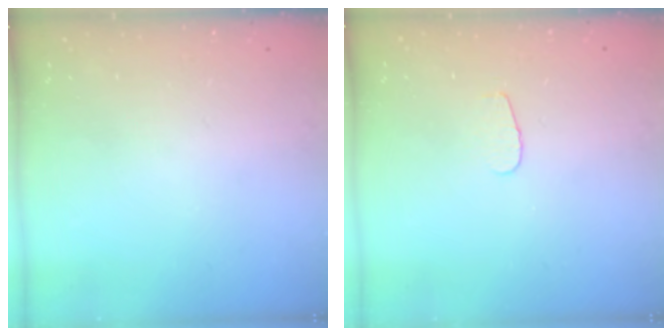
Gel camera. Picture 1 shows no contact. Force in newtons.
{"total": 3.1, "press": 3.1, "slide": 0.3}